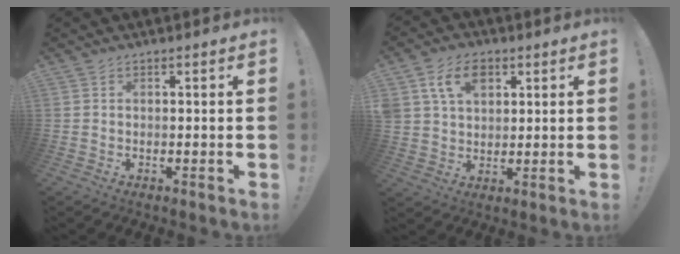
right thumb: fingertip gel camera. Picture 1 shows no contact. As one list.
[{"total": 10.1, "force": [4.7, 7.1, 5.5], "torque": [-0.096, 0.001, 0.091]}]